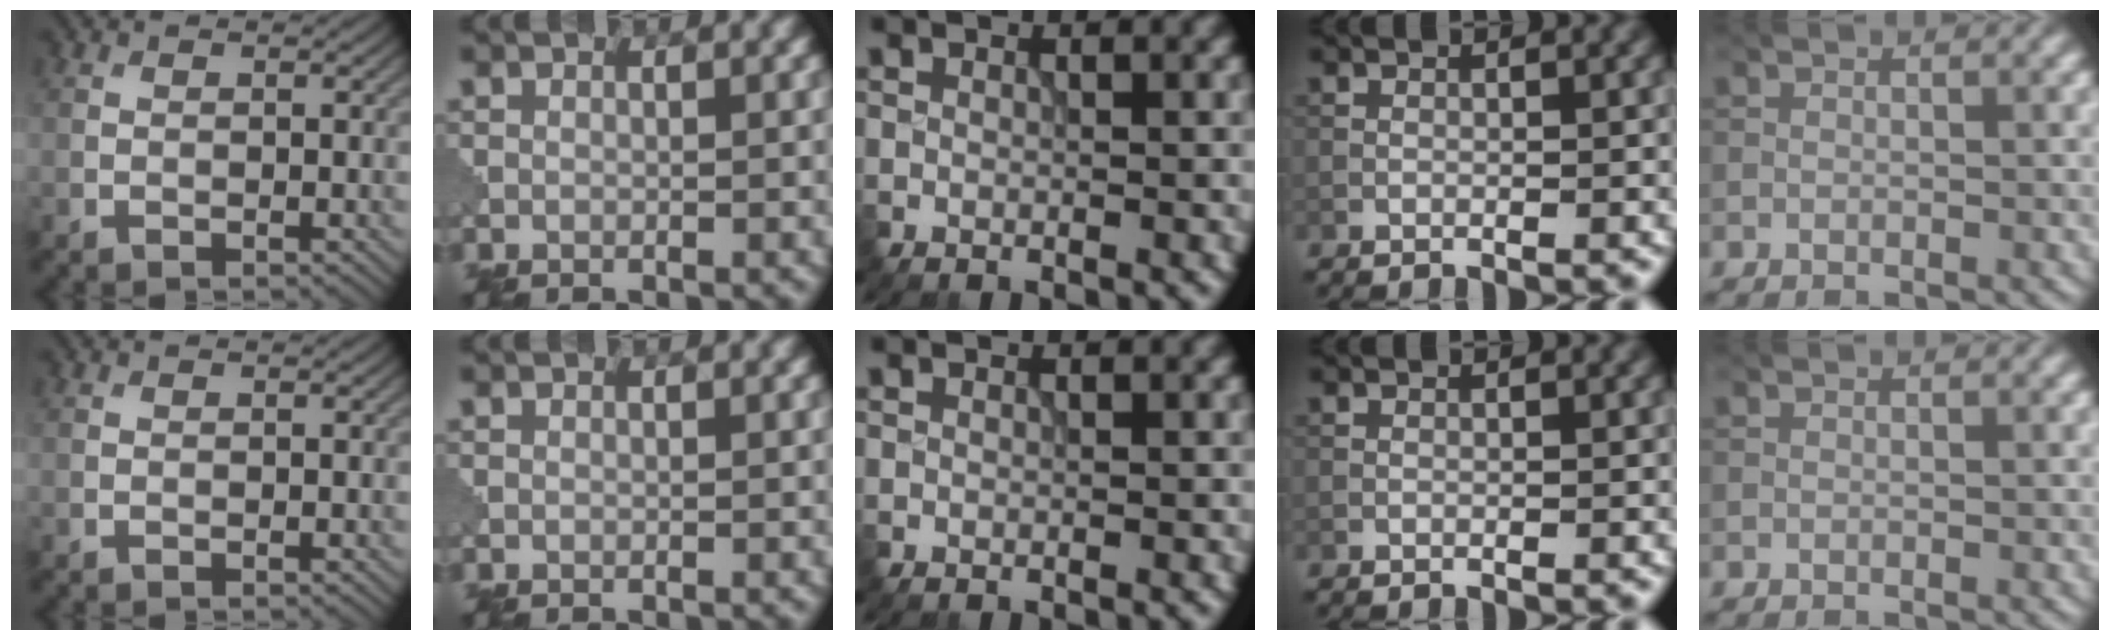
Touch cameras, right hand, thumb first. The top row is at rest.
{}